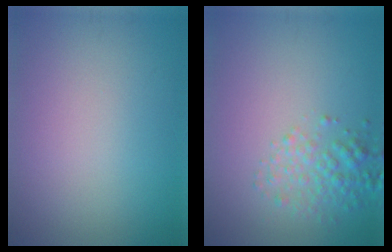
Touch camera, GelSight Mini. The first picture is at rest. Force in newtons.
{"total": 2.6, "press": 2.6, "slide": 0.1}